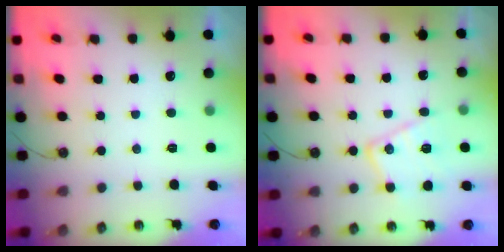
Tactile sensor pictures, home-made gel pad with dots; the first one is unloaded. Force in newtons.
{"total": 13.9, "press": 13.8, "slide": 1.1}